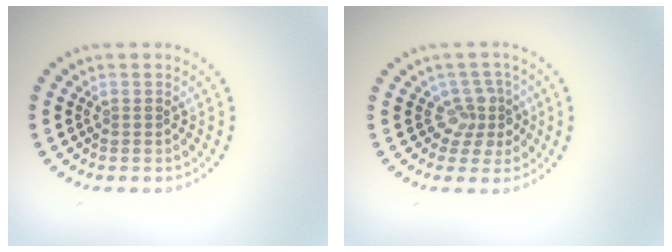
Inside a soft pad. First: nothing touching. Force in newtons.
{"total": 2.8, "press": 2.0, "slide": 1.9}